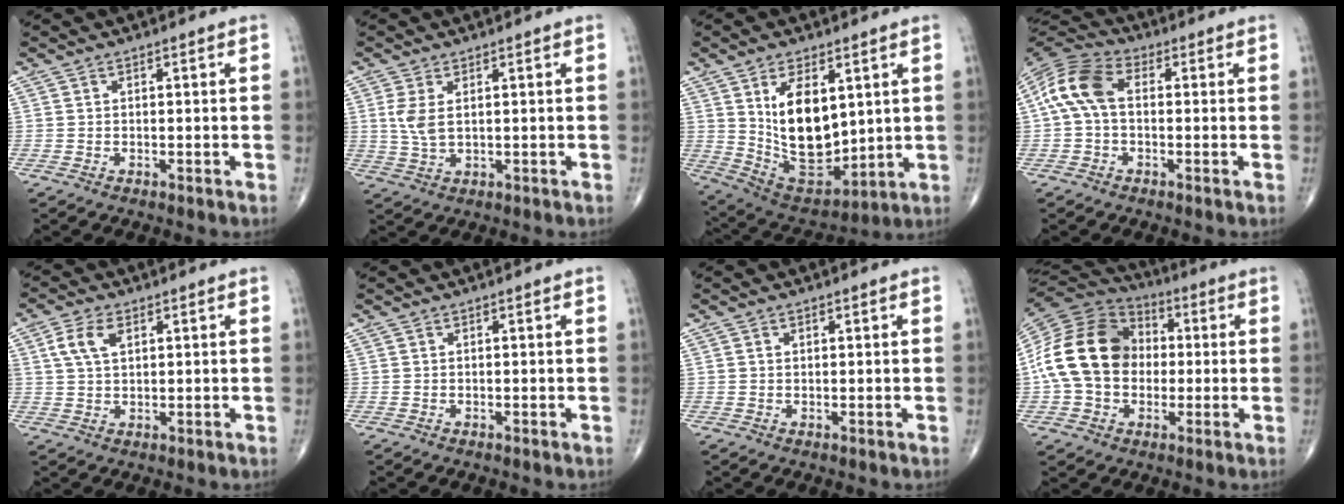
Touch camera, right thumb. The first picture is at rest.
{"total": 4.3, "force": [1.0, 2.2, 3.6], "torque": [-0.084, -0.003, 0.027]}
{"total": 17.2, "force": [3.9, 9.6, 13.8], "torque": [-0.202, -0.026, 0.091]}
{"total": 10.4, "force": [0.6, 6.7, 8.0], "torque": [-0.164, 0.030, -0.001]}
{"total": 5.6, "force": [2.0, 3.2, 4.2], "torque": [-0.087, 0.004, 0.039]}
{"total": 0.0}
{"total": 0.9, "force": [0.4, 0.7, 0.5], "torque": [-0.007, -0.001, 0.006]}
{"total": 18.9, "force": [0.2, 14.6, 12.0], "torque": [-0.219, 0.034, -0.001]}